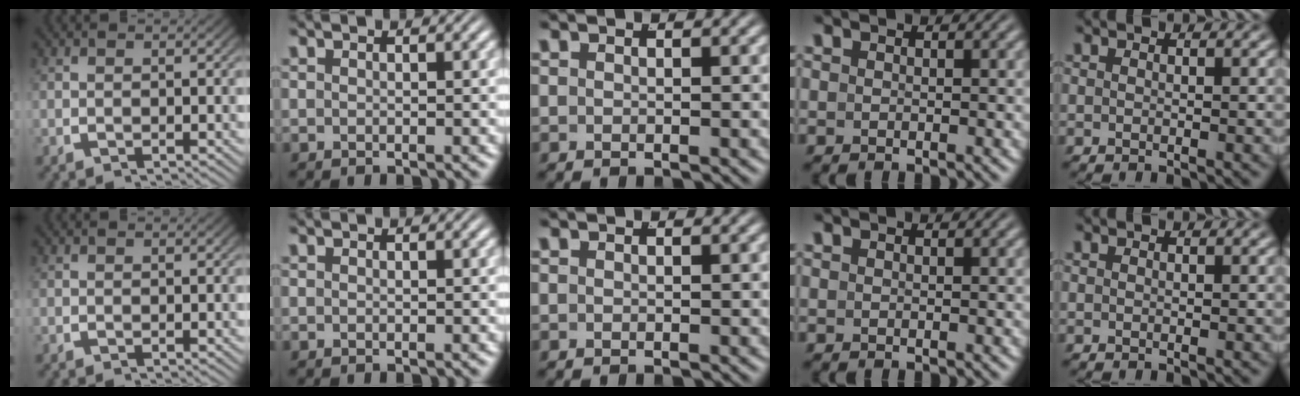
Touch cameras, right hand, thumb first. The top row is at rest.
{}